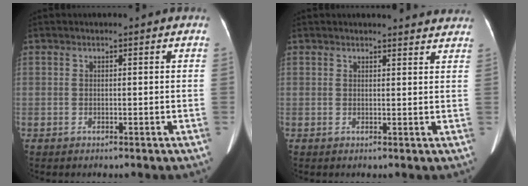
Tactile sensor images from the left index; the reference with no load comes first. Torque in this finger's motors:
{"motor_torque": [0.18, -0.19, 0.00, 0.01]}